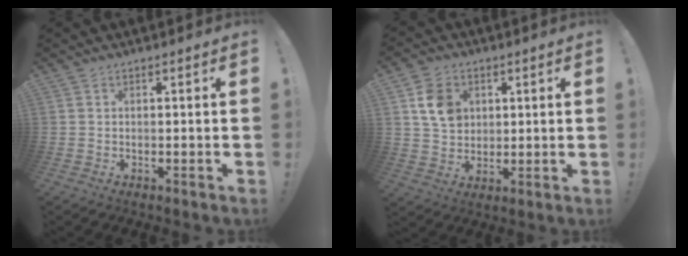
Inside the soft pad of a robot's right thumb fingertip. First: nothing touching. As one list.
[{"total": 10.8, "force": [3.6, 8.6, 5.3], "torque": [-0.071, -0.002, 0.072]}]